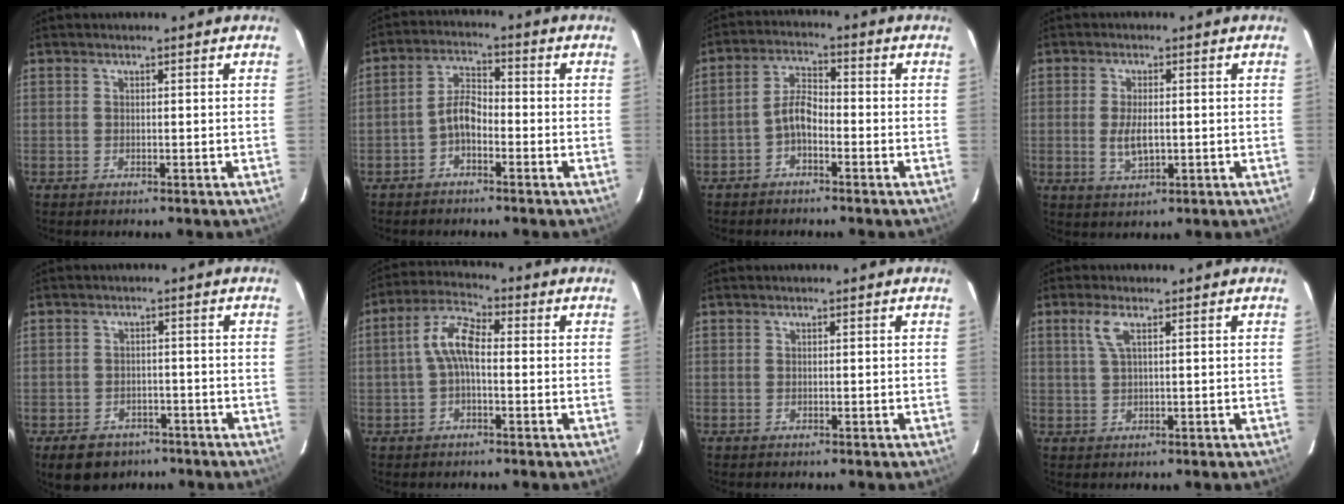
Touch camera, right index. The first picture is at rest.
{"total": 4.4, "force": [-2.3, 2.1, 3.1], "torque": [-0.065, 0.017, -0.046]}
{"total": 4.2, "force": [-2.3, 1.8, 3.0], "torque": [-0.065, 0.016, -0.046]}
{"total": 4.9, "force": [-0.6, 2.2, 4.4], "torque": [-0.088, -0.008, -0.007]}
{"total": 7.4, "force": [-4.7, 5.3, 2.3], "torque": [-0.054, 0.013, -0.059]}
{"total": 6.7, "force": [-0.3, 2.9, 6.0], "torque": [-0.128, 0.023, -0.008]}
{"total": 0.0}
{"total": 3.3, "force": [1.4, 0.7, 2.9], "torque": [-0.062, 0.005, 0.031]}